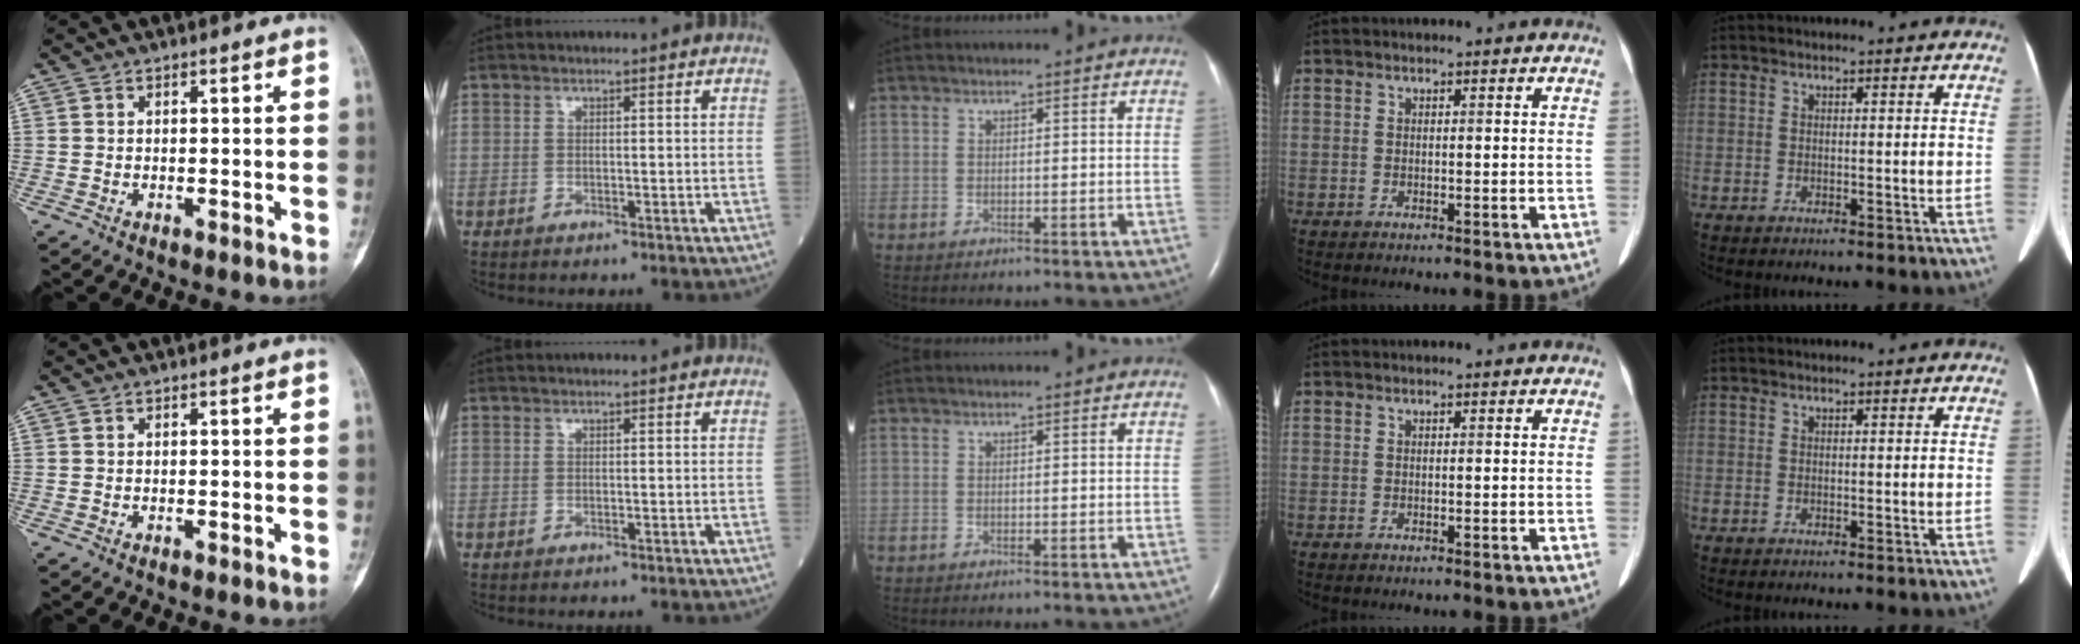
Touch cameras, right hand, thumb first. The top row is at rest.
{}